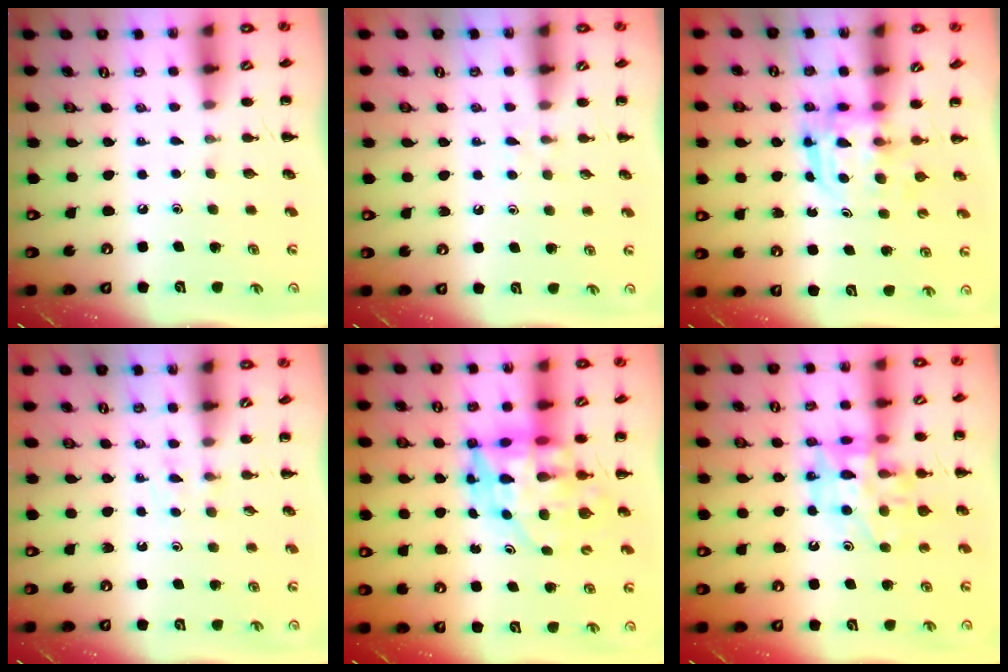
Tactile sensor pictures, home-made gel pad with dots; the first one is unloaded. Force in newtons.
{"total": 2.5, "press": 2.2, "slide": 1.1}
{"total": 3.2, "press": 3.2, "slide": 0.2}
{"total": 3.1, "press": 2.7, "slide": 1.4}
{"total": 10.5, "press": 10.1, "slide": 3.0}
{"total": 15.4, "press": 15.1, "slide": 3.2}